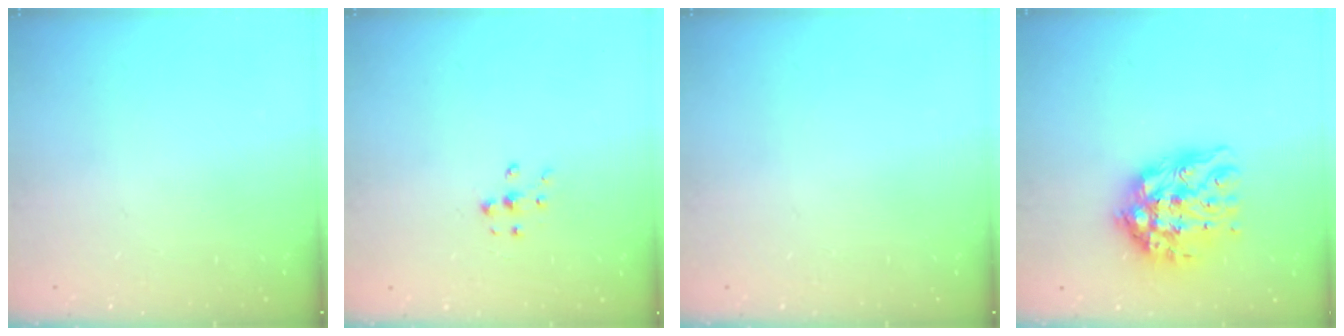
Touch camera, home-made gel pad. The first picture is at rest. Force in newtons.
{"total": 5.1, "press": 5.0, "slide": 0.7}
{"total": 0.0}
{"total": 13.8, "press": 13.7, "slide": 1.2}